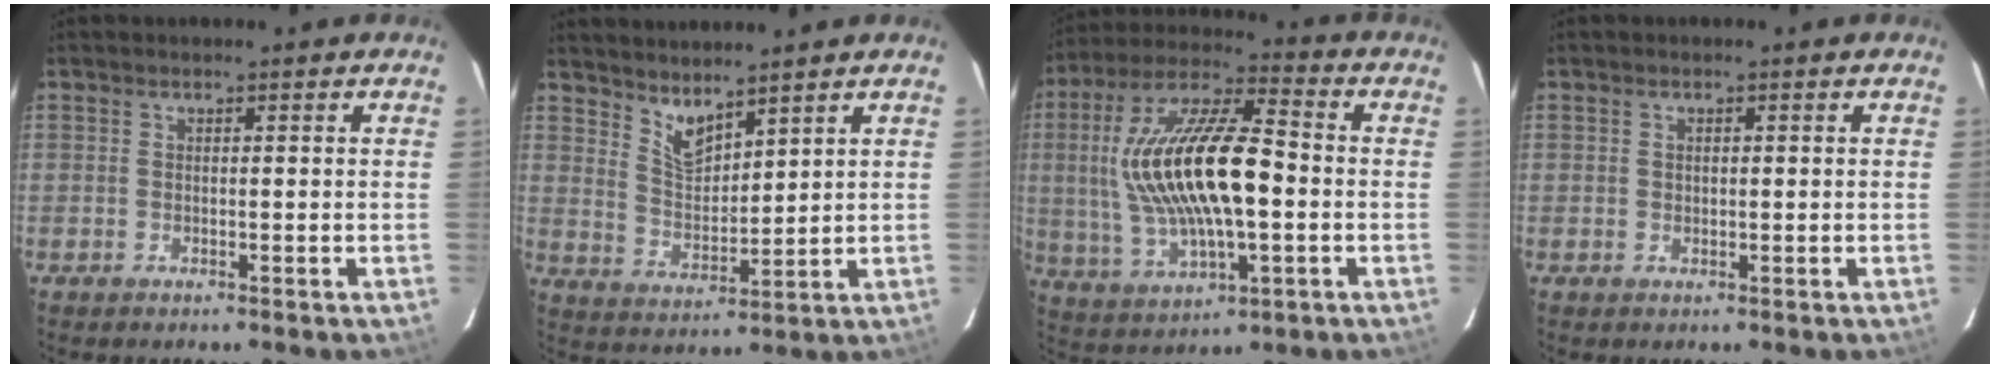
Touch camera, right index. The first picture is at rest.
{"total": 6.0, "force": [5.0, 1.8, 2.9], "torque": [-0.049, -0.007, 0.099]}
{"total": 20.5, "force": [-0.1, 7.5, 19.1], "torque": [-0.379, 0.009, 0.004]}
{"total": 0.8, "force": [0.2, 0.6, 0.4], "torque": [-0.007, 0.004, 0.005]}